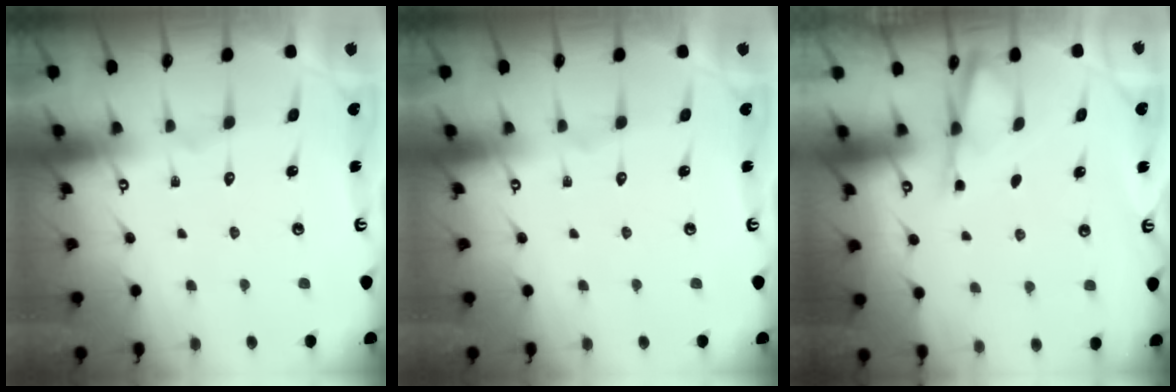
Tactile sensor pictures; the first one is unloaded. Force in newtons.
{"total": 0.0}
{"total": 1.9, "press": 1.8, "slide": 0.4}